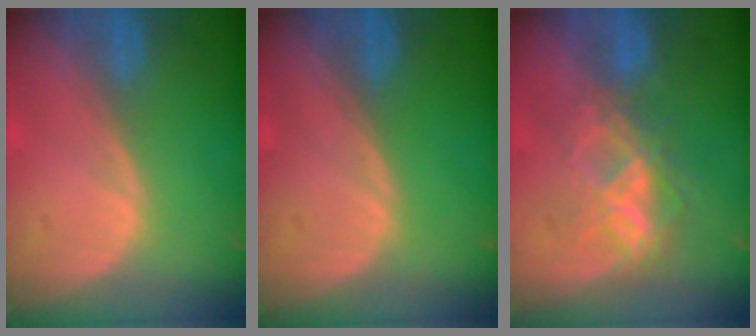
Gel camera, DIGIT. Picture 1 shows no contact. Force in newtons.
{"total": 0.0}
{"total": 6.8, "press": 6.1, "slide": 3.1}